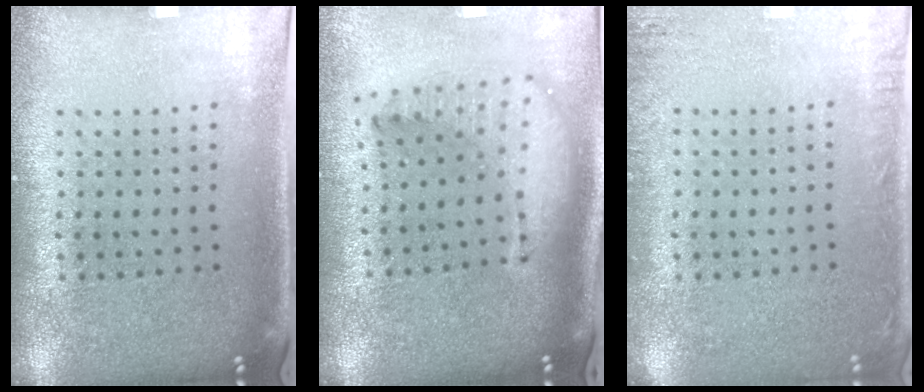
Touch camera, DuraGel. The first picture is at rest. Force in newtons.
{"total": 1.8, "press": 1.5, "slide": 0.9}
{"total": 2.2, "press": 2.1, "slide": 0.3}